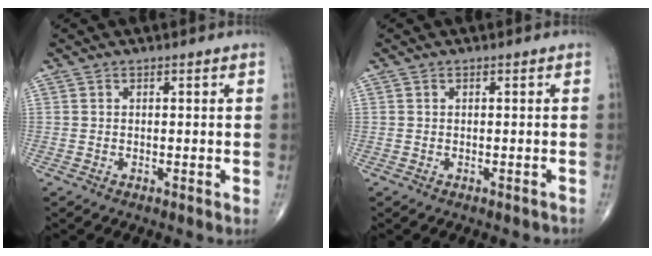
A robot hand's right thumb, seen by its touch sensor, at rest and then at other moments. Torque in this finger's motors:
{"motor_torque": [-0.23, -0.32, -0.37, -0.18, -0.03]}